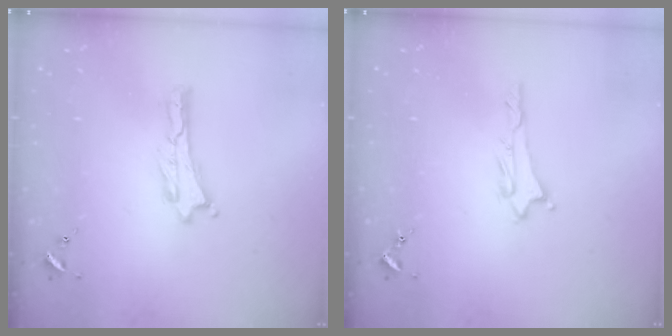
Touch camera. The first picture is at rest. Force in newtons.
{"total": 1.2, "press": 1.2, "slide": 0.1}